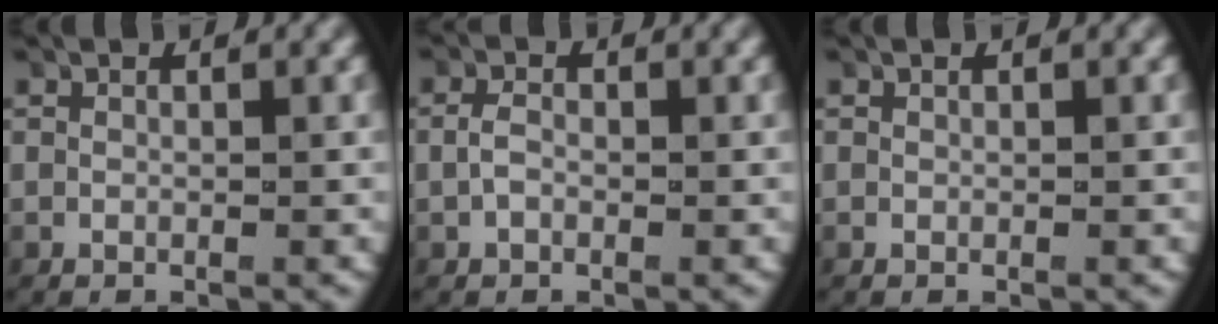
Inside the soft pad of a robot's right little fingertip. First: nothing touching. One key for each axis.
{"total": 1.3, "fx": -0.4, "fy": 0.8, "fz": 0.9, "tx": -0.024, "ty": 0.001, "tz": -0.008}
{"total": 0.0}